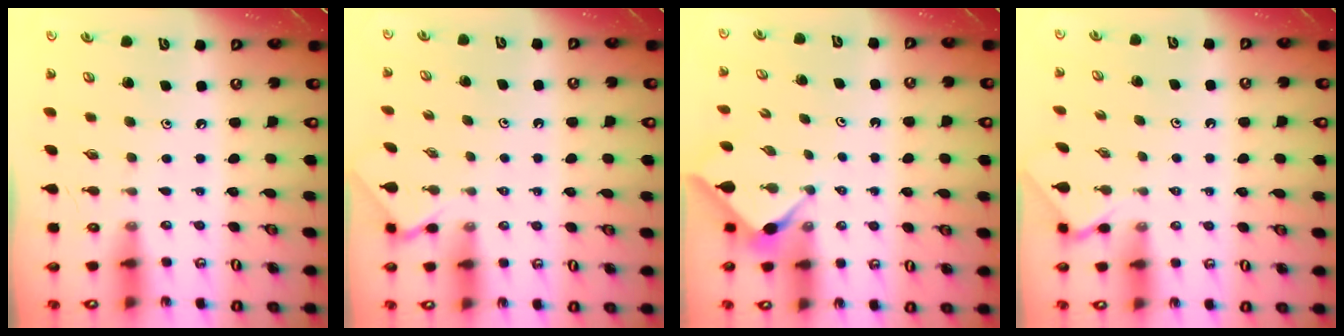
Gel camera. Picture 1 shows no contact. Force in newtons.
{"total": 2.4, "press": 2.4, "slide": 0.4}
{"total": 2.8, "press": 2.8, "slide": 0.4}
{"total": 2.4, "press": 2.4, "slide": 0.4}